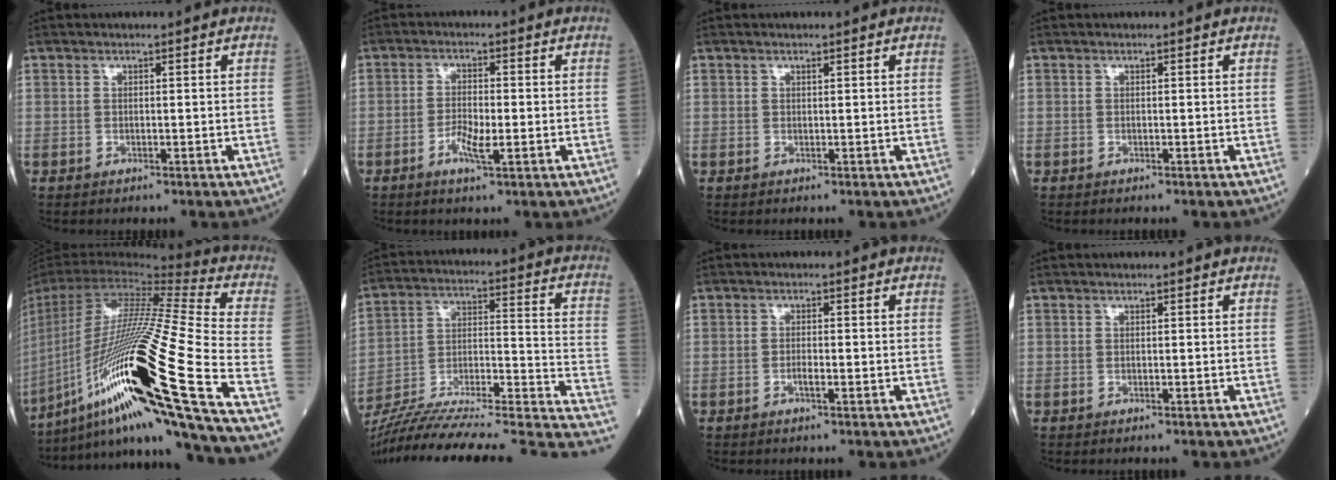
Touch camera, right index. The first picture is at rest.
{"total": 4.0, "force": [-1.4, 0.8, 3.7], "torque": [-0.069, 0.000, -0.024]}
{"total": 0.0}
{"total": 0.0}
{"total": 32.4, "force": [-13.4, -0.5, 29.5], "torque": [-0.534, -0.045, -0.248]}
{"total": 29.1, "force": [-24.7, 2.0, 15.3], "torque": [-0.184, 0.007, -0.367]}
{"total": 1.5, "force": [-0.6, 0.2, 1.3], "torque": [-0.024, 0.001, -0.013]}
{"total": 1.0, "force": [-0.7, -0.2, 0.7], "torque": [0.000, 0.002, -0.001]}